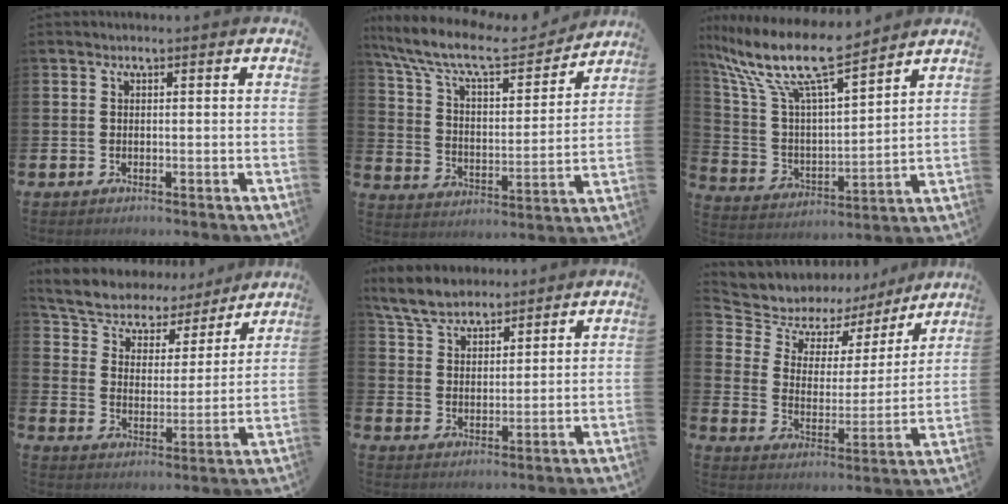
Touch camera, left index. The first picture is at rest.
{"total": 11.3, "force": [9.9, 3.0, 4.5], "torque": [-0.129, -0.057, 0.167]}
{"total": 11.8, "force": [9.9, 1.7, 6.2], "torque": [-0.166, -0.057, 0.170]}
{"total": 7.2, "force": [6.7, 2.6, 0.7], "torque": [-0.050, -0.052, 0.116]}
{"total": 6.2, "force": [5.8, 2.0, 1.4], "torque": [-0.055, -0.013, 0.109]}
{"total": 6.6, "force": [5.1, 3.9, 1.2], "torque": [-0.061, -0.040, 0.085]}